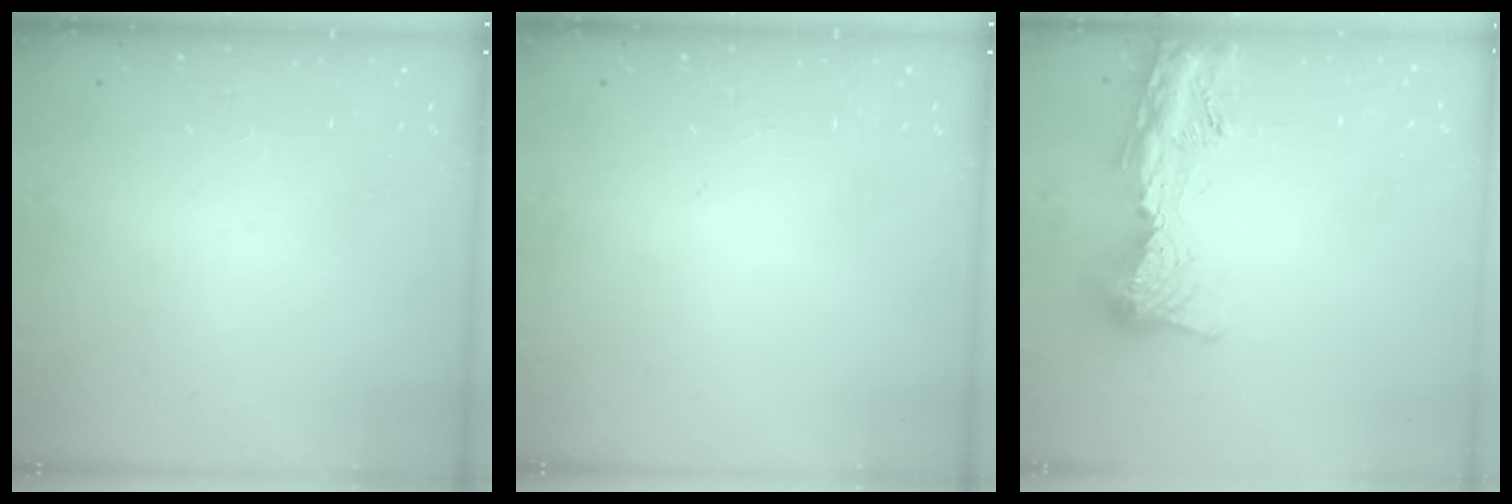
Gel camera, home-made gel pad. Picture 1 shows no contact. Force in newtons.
{"total": 0.0}
{"total": 15.6, "press": 15.5, "slide": 1.6}